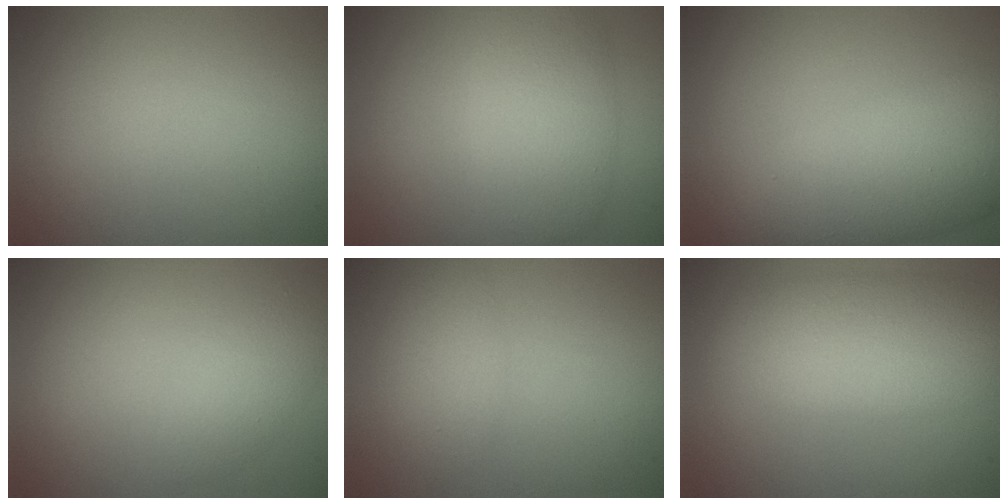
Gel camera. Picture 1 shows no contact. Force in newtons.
{"total": 5.3, "press": 5.3, "slide": 0.3}
{"total": 8.0, "press": 8.0, "slide": 0.1}
{"total": 2.4, "press": 2.4, "slide": 0.2}
{"total": 1.7, "press": 1.7, "slide": 0.1}
{"total": 7.0, "press": 7.0, "slide": 0.3}